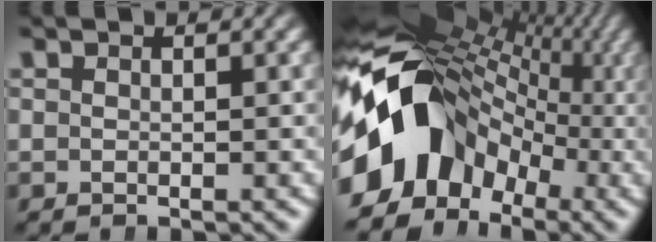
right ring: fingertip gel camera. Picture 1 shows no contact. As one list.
[{"total": 21.9, "force": [0.2, 15.2, 15.7], "torque": [-0.235, 0.019, -0.015]}]